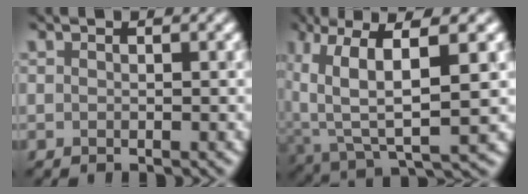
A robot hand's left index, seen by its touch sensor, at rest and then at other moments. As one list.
[{"total": 6.8, "force": [1.7, 1.6, 6.4], "torque": [-0.157, -0.014, 0.077]}]